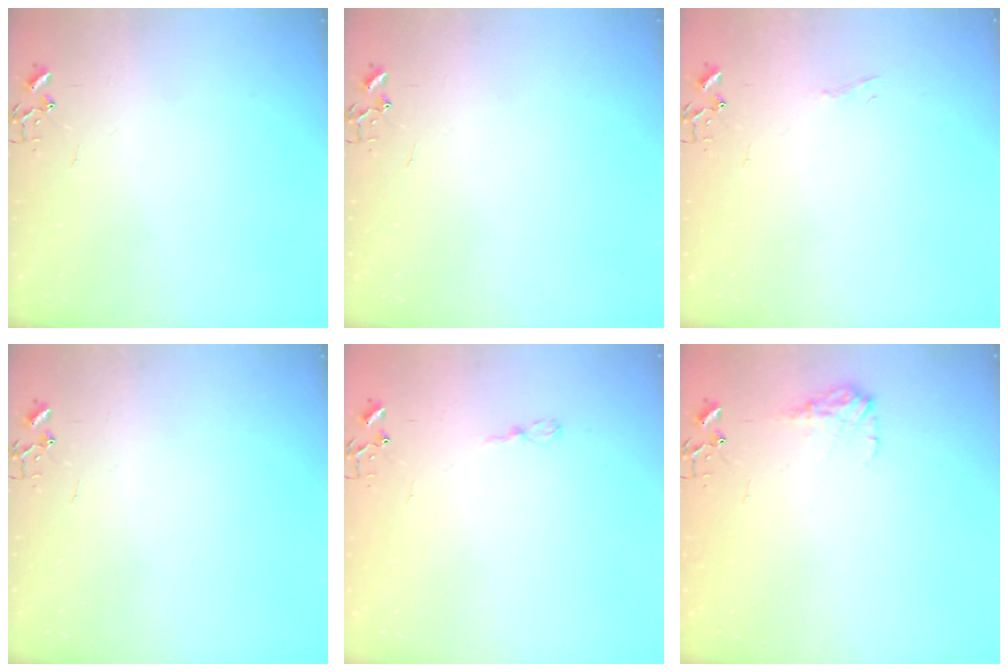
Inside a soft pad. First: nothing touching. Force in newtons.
{"total": 0.0}
{"total": 4.2, "press": 4.2, "slide": 0.3}
{"total": 0.0}
{"total": 3.8, "press": 3.8, "slide": 0.4}
{"total": 9.6, "press": 9.6, "slide": 0.3}